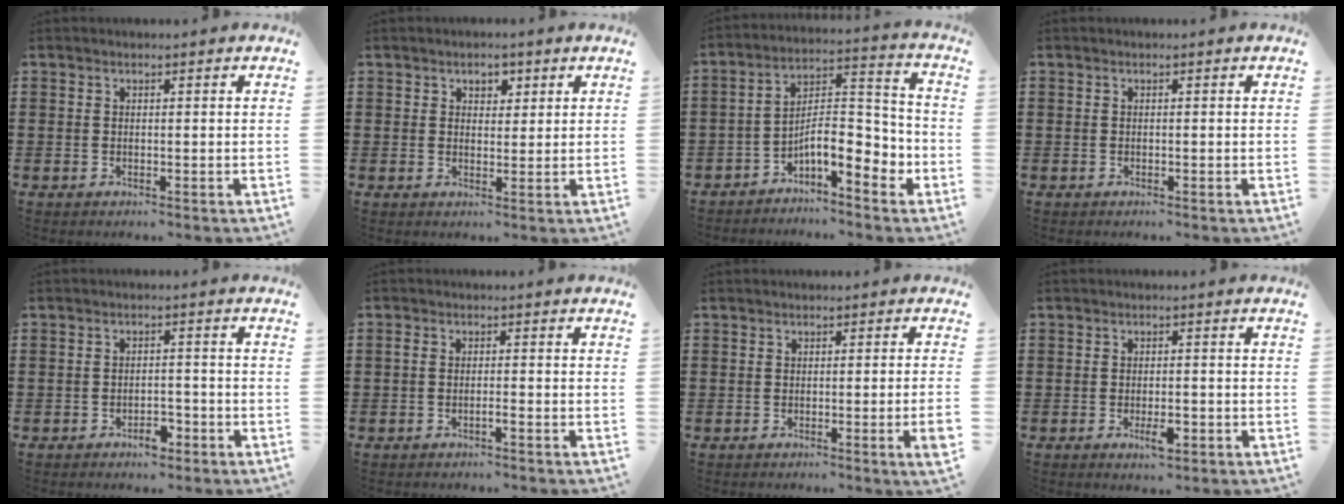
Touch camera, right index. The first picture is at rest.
{"total": 2.3, "force": [1.3, 1.8, 0.9], "torque": [-0.017, 0.006, 0.020]}
{"total": 8.7, "force": [-4.4, 2.8, 7.0], "torque": [-0.124, -0.001, -0.080]}
{"total": 0.0}
{"total": 2.9, "force": [-2.0, 1.2, 1.7], "torque": [-0.031, 0.003, -0.039]}
{"total": 1.5, "force": [-1.1, 0.0, 1.0], "torque": [-0.021, -0.006, -0.018]}
{"total": 2.2, "force": [-0.7, -0.3, 2.0], "torque": [-0.032, -0.011, -0.012]}
{"total": 3.1, "force": [-1.3, 1.1, 2.6], "torque": [-0.043, 0.002, -0.022]}